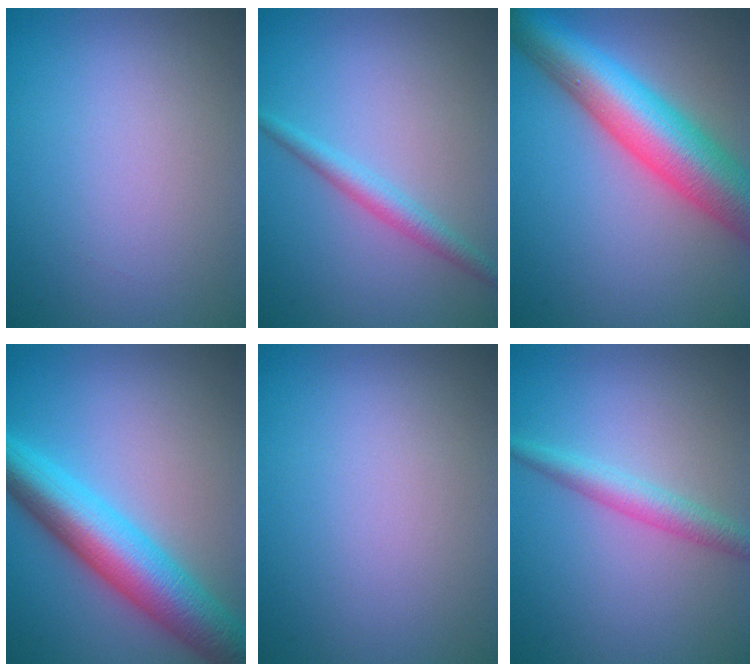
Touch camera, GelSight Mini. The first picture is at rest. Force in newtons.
{"total": 2.1, "press": 2.1, "slide": 0.0}
{"total": 9.9, "press": 9.9, "slide": 0.4}
{"total": 8.7, "press": 8.7, "slide": 0.1}
{"total": 0.0}
{"total": 2.5, "press": 2.5, "slide": 0.1}